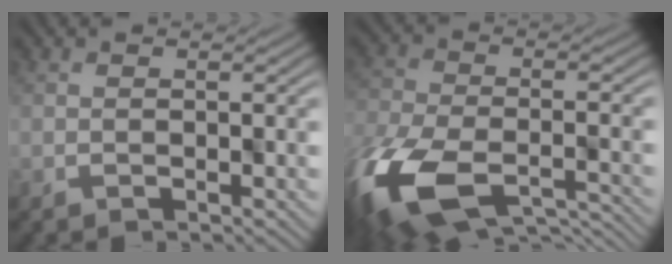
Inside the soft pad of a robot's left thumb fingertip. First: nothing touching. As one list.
[{"total": 14.8, "force": [-8.0, 7.0, 10.3], "torque": [-0.260, -0.059, -0.120]}]